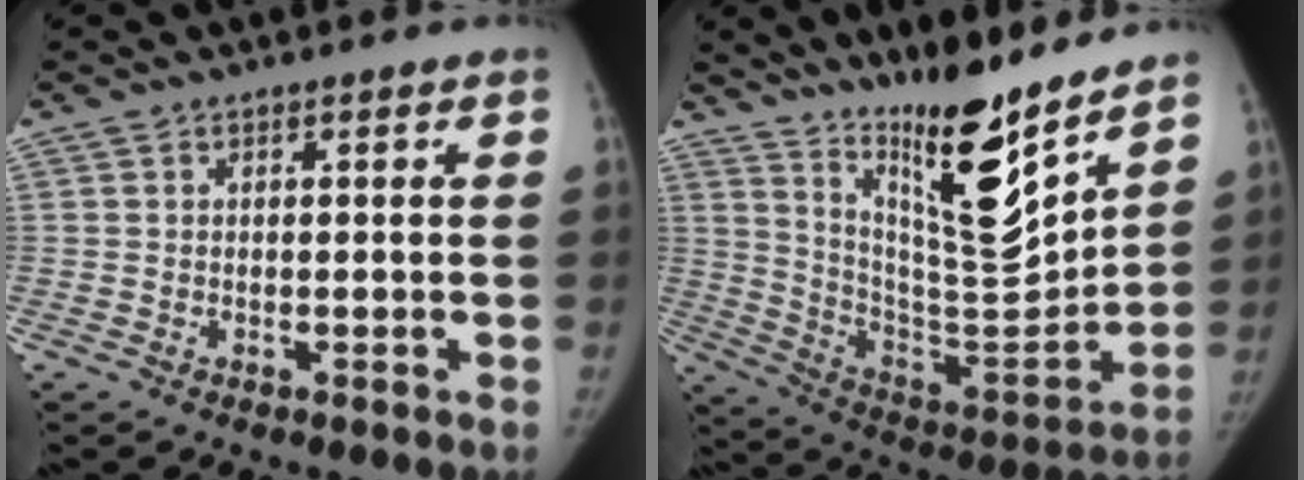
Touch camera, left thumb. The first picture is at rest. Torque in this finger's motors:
{"motor_torque": [1.08, -0.64, 1.49, -1.27, 0.32]}